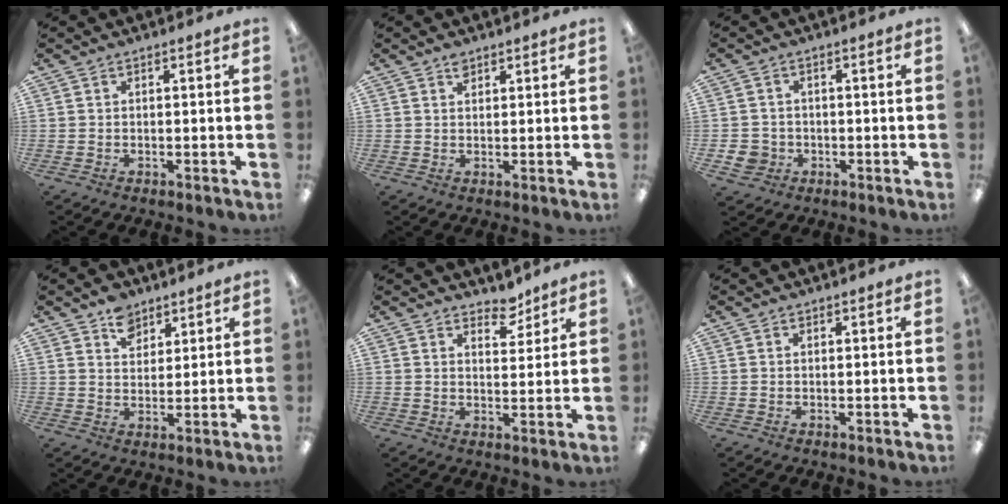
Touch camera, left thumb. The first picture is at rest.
{"total": 2.0, "force": [1.5, 1.0, 0.8], "torque": [-0.010, -0.006, 0.027]}
{"total": 4.0, "force": [-1.1, 3.8, 0.8], "torque": [-0.022, 0.006, -0.019]}
{"total": 6.8, "force": [4.8, 4.4, 1.8], "torque": [-0.024, -0.020, 0.087]}
{"total": 5.6, "force": [4.7, 2.6, 1.7], "torque": [-0.005, -0.034, 0.080]}
{"total": 0.5, "force": [0.4, 0.3, 0.1], "torque": [-0.003, 0.001, 0.007]}